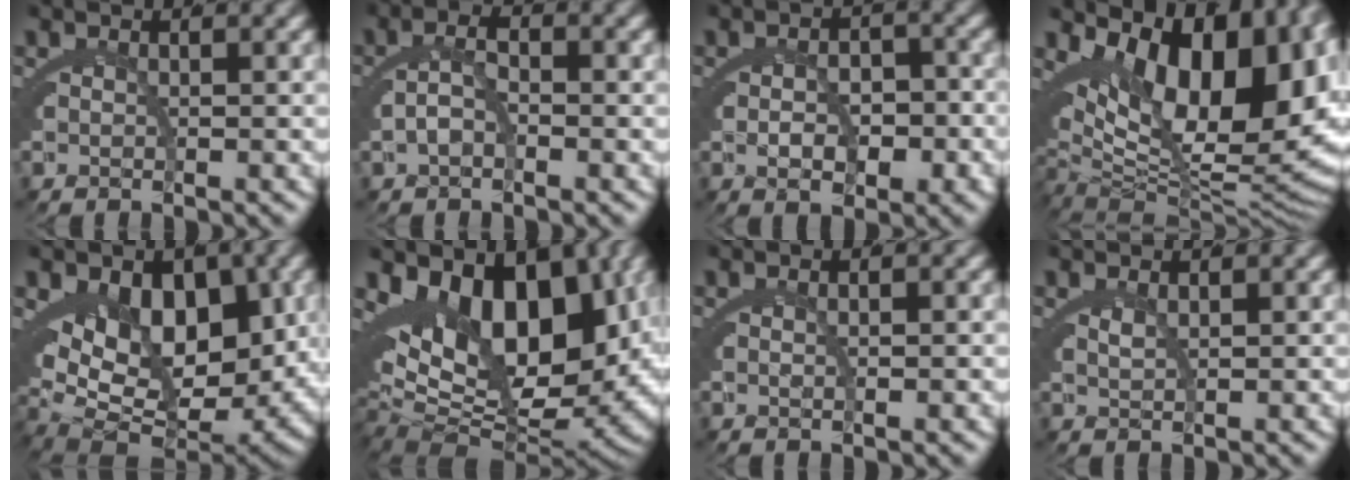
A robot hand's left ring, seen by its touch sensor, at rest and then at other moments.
{"total": 2.5, "force": [-0.4, 1.2, 2.2], "torque": [-0.036, 0.013, -0.014]}
{"total": 2.7, "force": [-1.1, 1.4, 2.1], "torque": [-0.021, -0.006, -0.015]}
{"total": 21.4, "force": [2.7, 12.3, 17.3], "torque": [-0.238, -0.011, 0.059]}
{"total": 15.0, "force": [-1.1, 10.4, 10.8], "torque": [-0.198, -0.055, 0.008]}
{"total": 19.6, "force": [0.2, 13.3, 14.4], "torque": [-0.270, -0.061, 0.030]}
{"total": 0.5, "force": [-0.2, 0.0, 0.5], "torque": [-0.013, 0.002, -0.004]}
{"total": 1.0, "force": [0.8, -0.6, 0.4], "torque": [-0.010, -0.007, 0.023]}